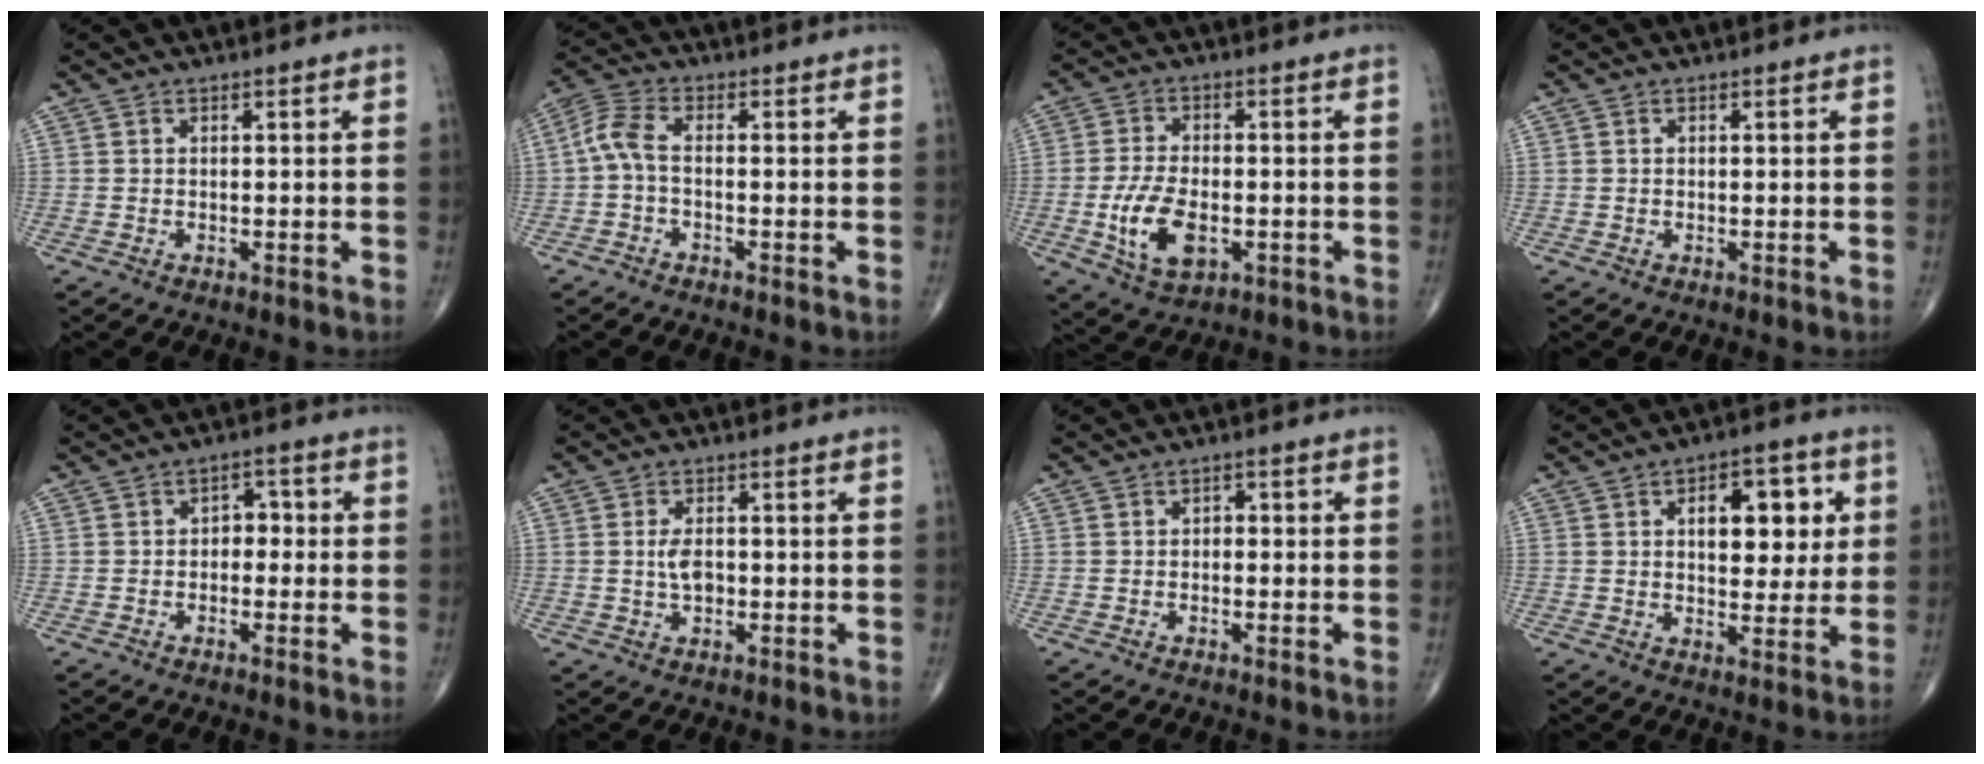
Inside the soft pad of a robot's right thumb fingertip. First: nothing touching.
{"total": 4.7, "force": [-0.9, 1.9, 4.2], "torque": [-0.103, 0.019, -0.027]}
{"total": 9.8, "force": [-2.5, 5.3, 7.9], "torque": [-0.146, 0.001, -0.039]}
{"total": 0.0}
{"total": 3.6, "force": [-0.2, 2.6, 2.5], "torque": [-0.006, 0.016, -0.014]}
{"total": 3.6, "force": [-0.1, 2.1, 3.0], "torque": [-0.052, 0.000, -0.001]}
{"total": 1.6, "force": [0.0, 1.2, 1.1], "torque": [0.001, 0.006, -0.008]}
{"total": 12.0, "force": [2.9, 6.8, 9.5], "torque": [-0.083, -0.002, 0.040]}